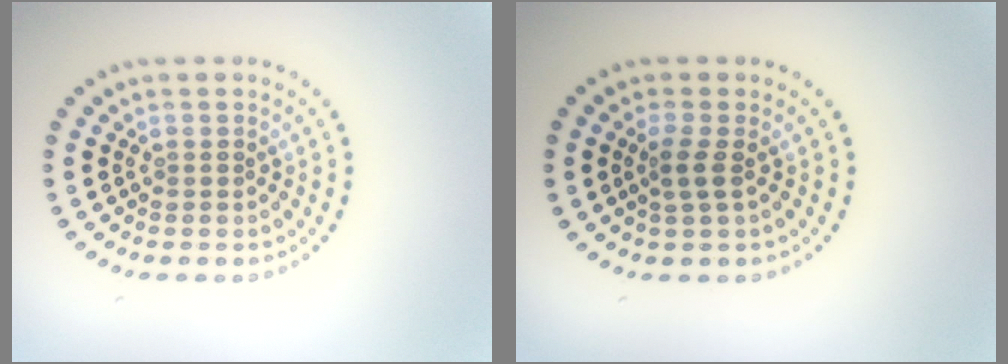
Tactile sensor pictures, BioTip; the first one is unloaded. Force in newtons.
{"total": 1.6, "press": 1.2, "slide": 1.0}